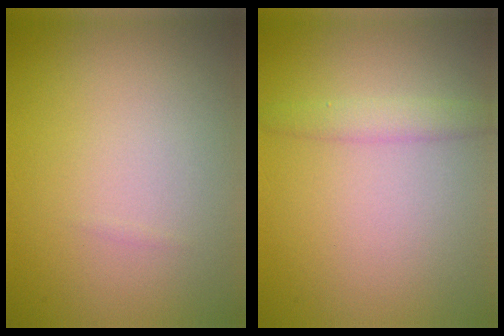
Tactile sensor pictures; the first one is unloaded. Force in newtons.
{"total": 1.9, "press": 1.9, "slide": 0.1}